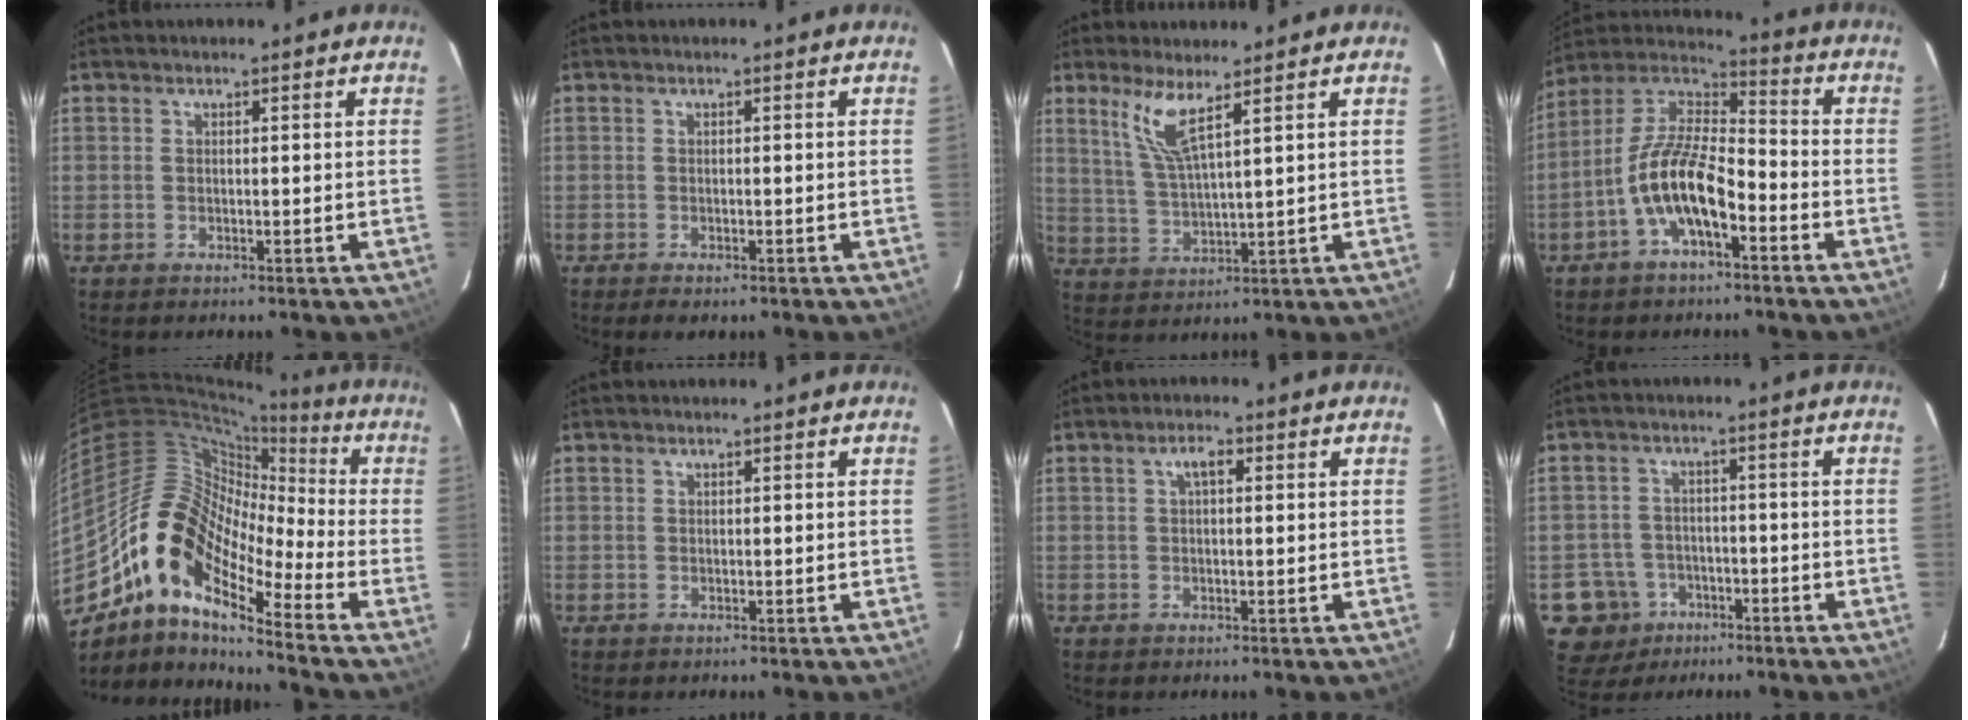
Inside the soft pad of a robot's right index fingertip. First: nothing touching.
{"total": 2.1, "force": [-1.6, 0.9, 1.2], "torque": [-0.023, -0.010, -0.023]}
{"total": 6.5, "force": [4.1, 0.2, 5.0], "torque": [-0.109, -0.008, 0.090]}
{"total": 13.0, "force": [-5.8, 4.7, 10.7], "torque": [-0.218, 0.009, -0.113]}
{"total": 16.6, "force": [-9.6, 6.0, 12.1], "torque": [-0.196, -0.005, -0.200]}
{"total": 0.6, "force": [0.2, 0.5, -0.1], "torque": [0.004, 0.003, 0.003]}
{"total": 2.4, "force": [0.7, 1.0, 2.1], "torque": [-0.039, 0.010, 0.012]}
{"total": 10.0, "force": [-5.9, 8.0, 1.0], "torque": [-0.050, 0.032, -0.089]}